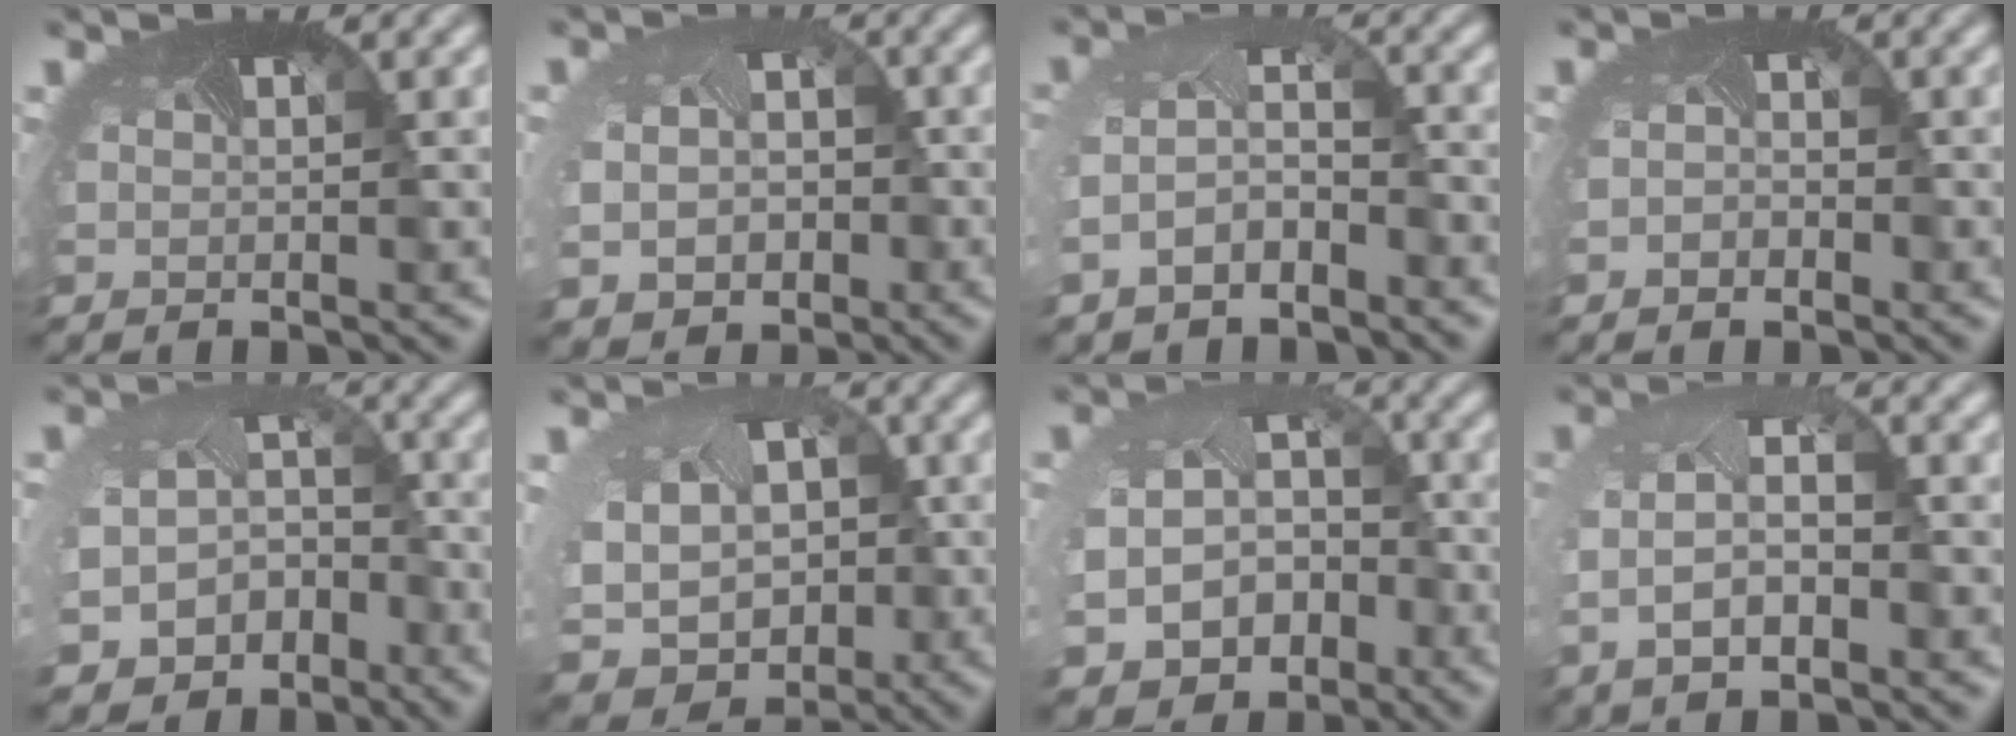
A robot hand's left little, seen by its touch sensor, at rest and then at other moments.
{"total": 6.8, "force": [-1.3, 5.5, 3.8], "torque": [-0.074, -0.038, -0.008]}
{"total": 3.3, "force": [-2.1, 1.7, 1.9], "torque": [-0.060, -0.008, -0.048]}
{"total": 0.8, "force": [-0.5, 0.5, 0.3], "torque": [-0.008, -0.006, -0.010]}
{"total": 8.1, "force": [-4.6, 6.0, 2.8], "torque": [-0.065, -0.039, -0.055]}
{"total": 8.8, "force": [-1.3, 7.5, 4.5], "torque": [-0.101, -0.038, -0.010]}
{"total": 8.5, "force": [-3.0, 6.7, 4.3], "torque": [-0.097, -0.047, -0.025]}
{"total": 5.2, "force": [0.1, 2.5, 4.5], "torque": [-0.103, 0.000, -0.001]}